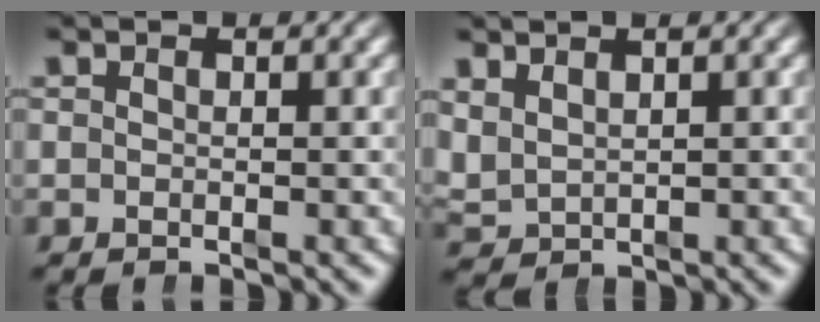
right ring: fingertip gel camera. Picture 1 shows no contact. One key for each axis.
{"total": 2.6, "fx": 0.9, "fy": 2.2, "fz": 1.1, "tx": -0.044, "ty": -0.011, "tz": 0.032}